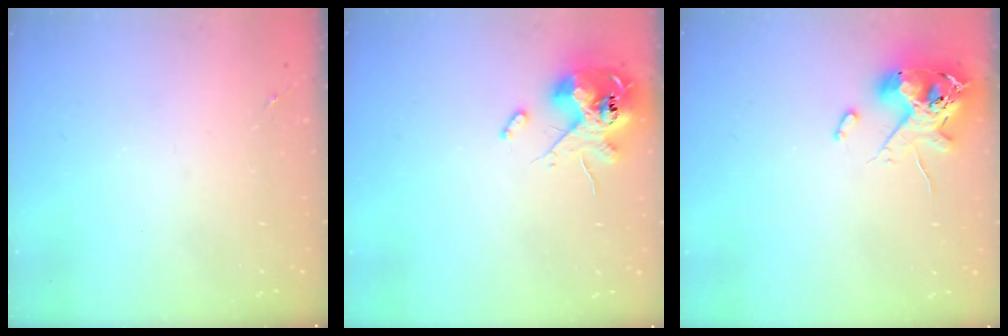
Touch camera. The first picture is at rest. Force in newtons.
{"total": 12.8, "press": 12.6, "slide": 2.2}
{"total": 12.5, "press": 12.3, "slide": 2.0}